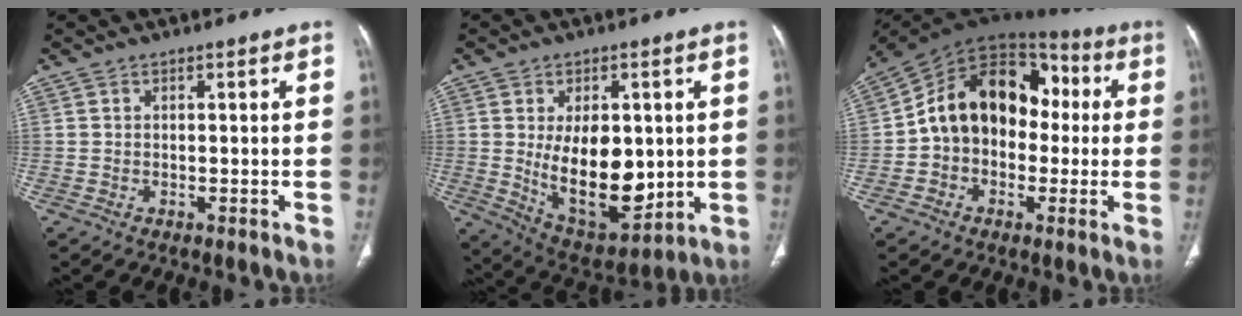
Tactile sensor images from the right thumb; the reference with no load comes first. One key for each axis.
{"total": 16.4, "fx": 0.5, "fy": 9.2, "fz": 13.5, "tx": -0.178, "ty": -0.023, "tz": 0.034}
{"total": 18.0, "fx": 0.4, "fy": 13.2, "fz": 12.2, "tx": -0.156, "ty": 0.053, "tz": -0.005}